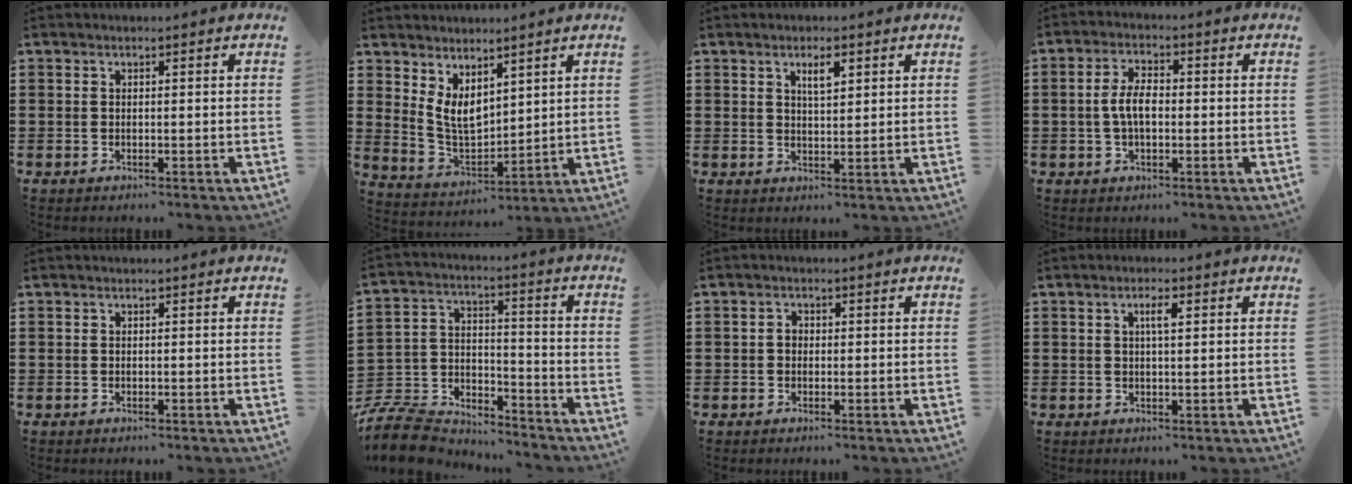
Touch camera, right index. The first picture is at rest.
{"total": 5.3, "force": [3.4, 2.7, 3.1], "torque": [-0.081, -0.016, 0.063]}
{"total": 2.7, "force": [1.4, 0.8, 2.2], "torque": [-0.039, 0.001, 0.021]}
{"total": 5.1, "force": [-0.3, 2.5, 4.5], "torque": [-0.104, -0.001, -0.013]}
{"total": 0.0}
{"total": 9.8, "force": [-9.2, 2.7, 2.3], "torque": [-0.067, 0.013, -0.187]}
{"total": 1.2, "force": [-0.2, 0.9, 0.7], "torque": [-0.016, 0.003, -0.004]}
{"total": 2.5, "force": [0.7, 0.6, 2.3], "torque": [-0.047, 0.007, 0.009]}